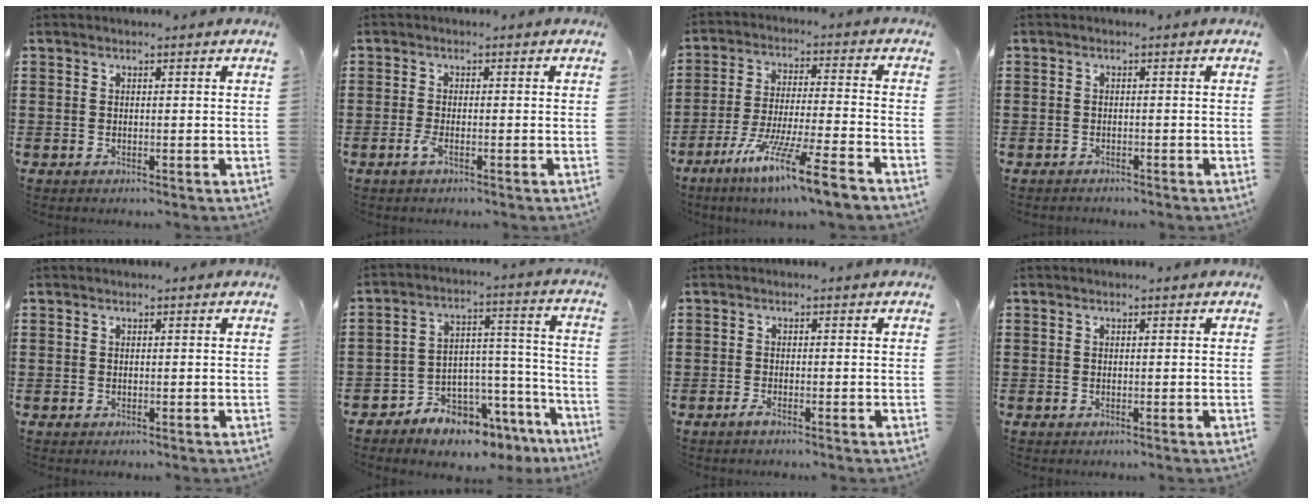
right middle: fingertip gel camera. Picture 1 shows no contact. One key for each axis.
{"total": 1.6, "fx": -0.8, "fy": 0.3, "fz": 1.4, "tx": -0.041, "ty": -0.006, "tz": -0.019}
{"total": 10.6, "fx": -7.9, "fy": -0.1, "fz": 7.0, "tx": -0.144, "ty": -0.007, "tz": -0.156}
{"total": 0.8, "fx": -0.7, "fy": 0.2, "fz": -0.1, "tx": 0.000, "ty": 0.001, "tz": -0.016}
{"total": 0.0}
{"total": 6.9, "fx": -6.5, "fy": 2.1, "fz": 0.2, "tx": -0.003, "ty": 0.012, "tz": -0.126}
{"total": 1.0, "fx": -0.7, "fy": 0.0, "fz": 0.7, "tx": -0.016, "ty": -0.005, "tz": -0.011}
{"total": 0.0}